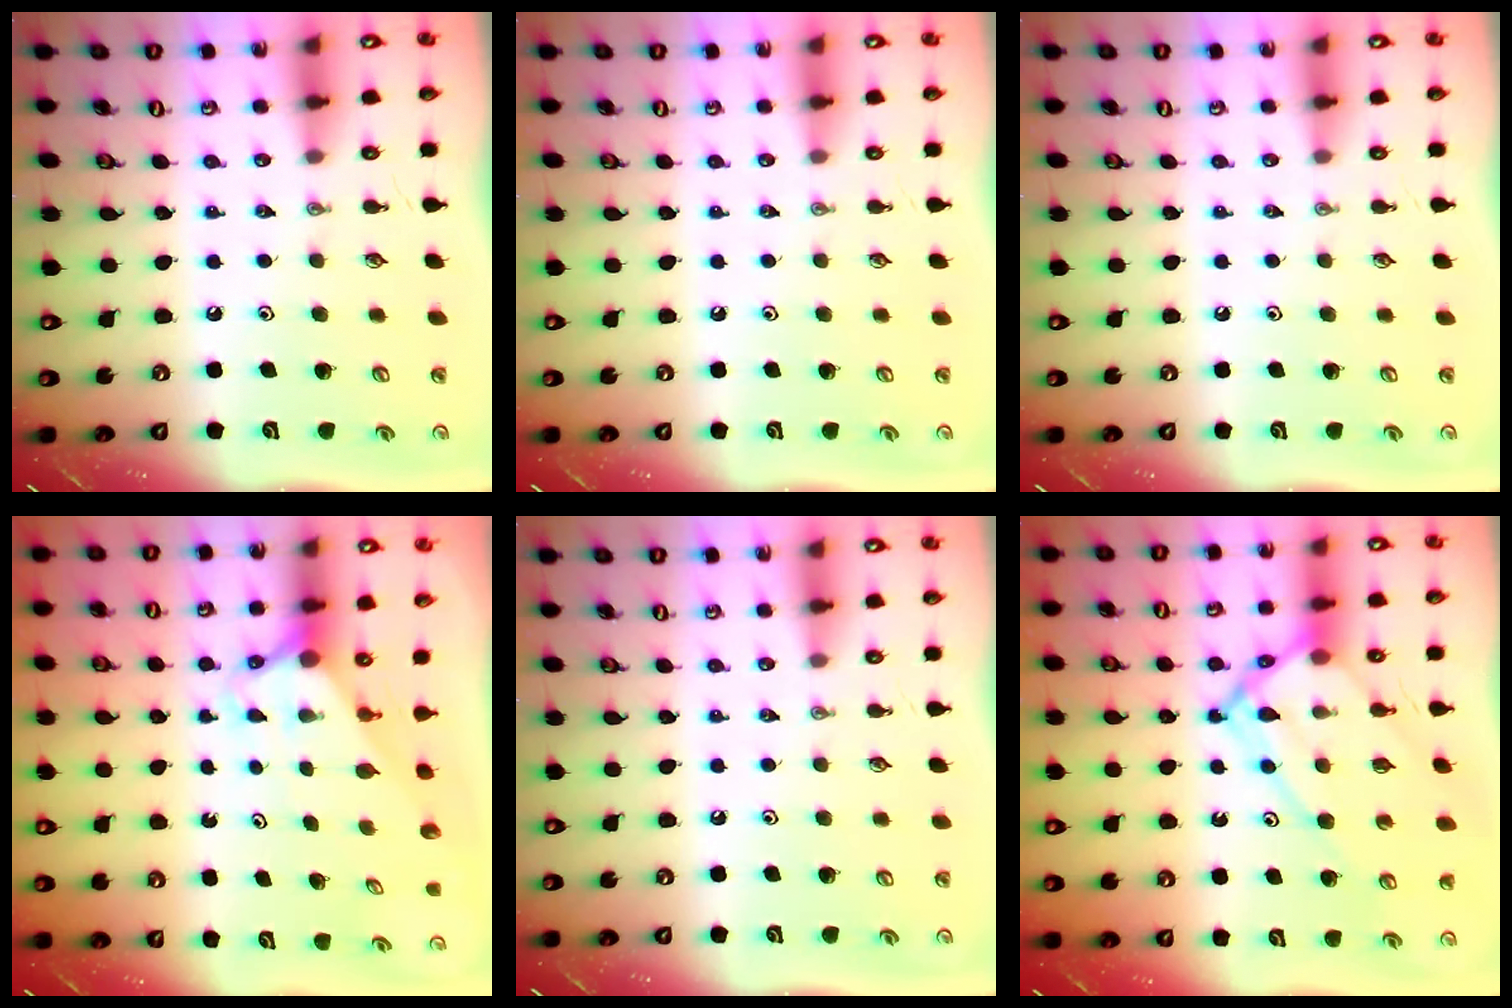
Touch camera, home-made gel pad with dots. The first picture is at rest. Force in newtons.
{"total": 0.0}
{"total": 0.0}
{"total": 2.8, "press": 2.8, "slide": 0.0}
{"total": 0.0}
{"total": 14.4, "press": 14.4, "slide": 1.4}